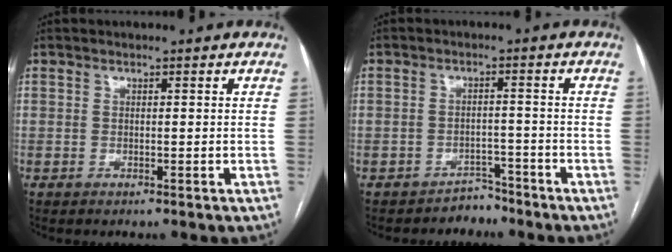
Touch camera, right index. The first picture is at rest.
{"total": 3.0, "force": [-2.6, 1.4, -0.6], "torque": [0.013, 0.007, -0.038]}